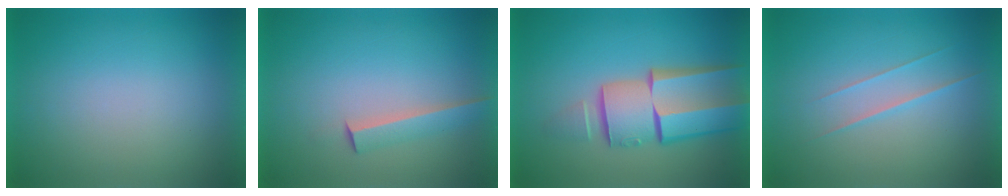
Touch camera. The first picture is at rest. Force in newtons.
{"total": 2.7}
{"total": 8.8}
{"total": 1.6}